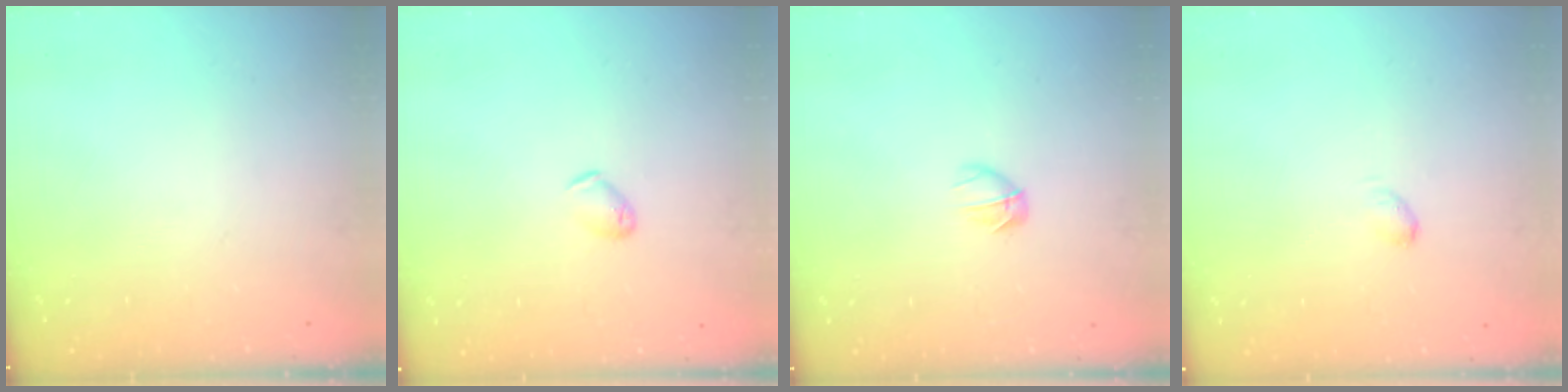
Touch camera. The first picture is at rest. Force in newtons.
{"total": 3.6, "press": 3.5, "slide": 0.8}
{"total": 4.8, "press": 4.6, "slide": 1.3}
{"total": 2.7, "press": 2.7, "slide": 0.5}